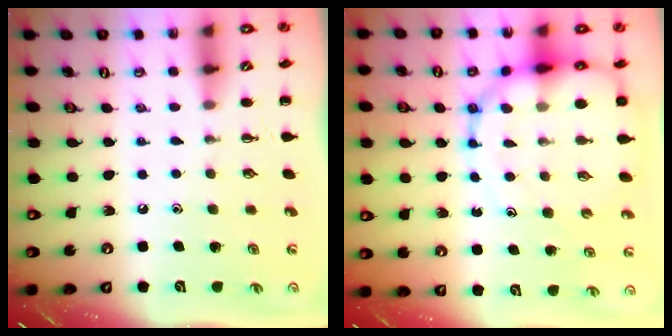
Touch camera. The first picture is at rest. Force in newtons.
{"total": 15.5, "press": 15.0, "slide": 3.8}